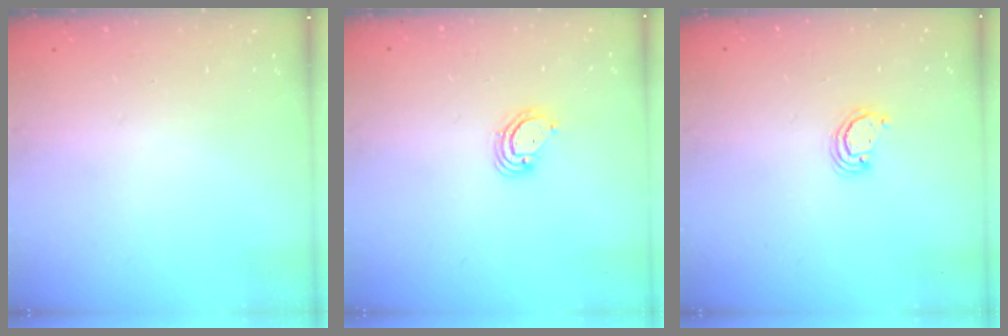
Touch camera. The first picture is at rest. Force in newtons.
{"total": 3.7, "press": 3.7, "slide": 0.3}
{"total": 2.3, "press": 2.3, "slide": 0.3}